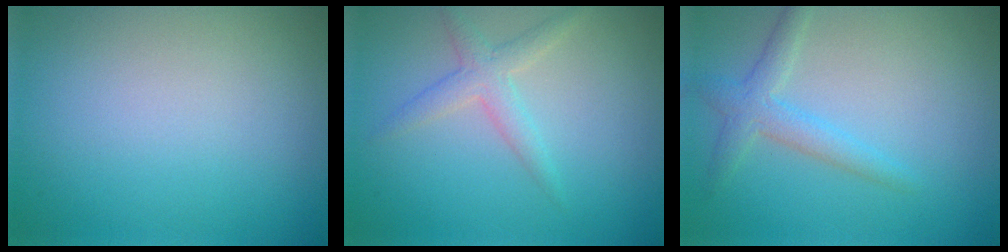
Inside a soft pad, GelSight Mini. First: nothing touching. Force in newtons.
{"total": 2.2, "press": 2.2, "slide": 0.1}
{"total": 2.4, "press": 2.4, "slide": 0.1}